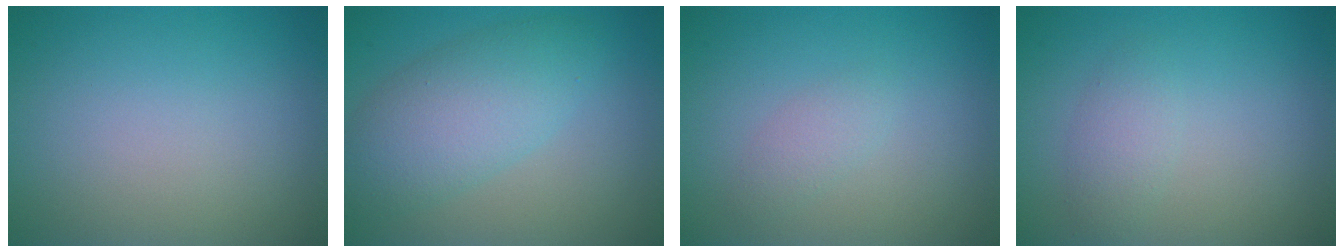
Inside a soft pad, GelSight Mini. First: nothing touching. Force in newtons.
{"total": 5.5, "press": 5.5, "slide": 0.2}
{"total": 1.3, "press": 1.3, "slide": 0.0}
{"total": 1.8, "press": 1.8, "slide": 0.1}